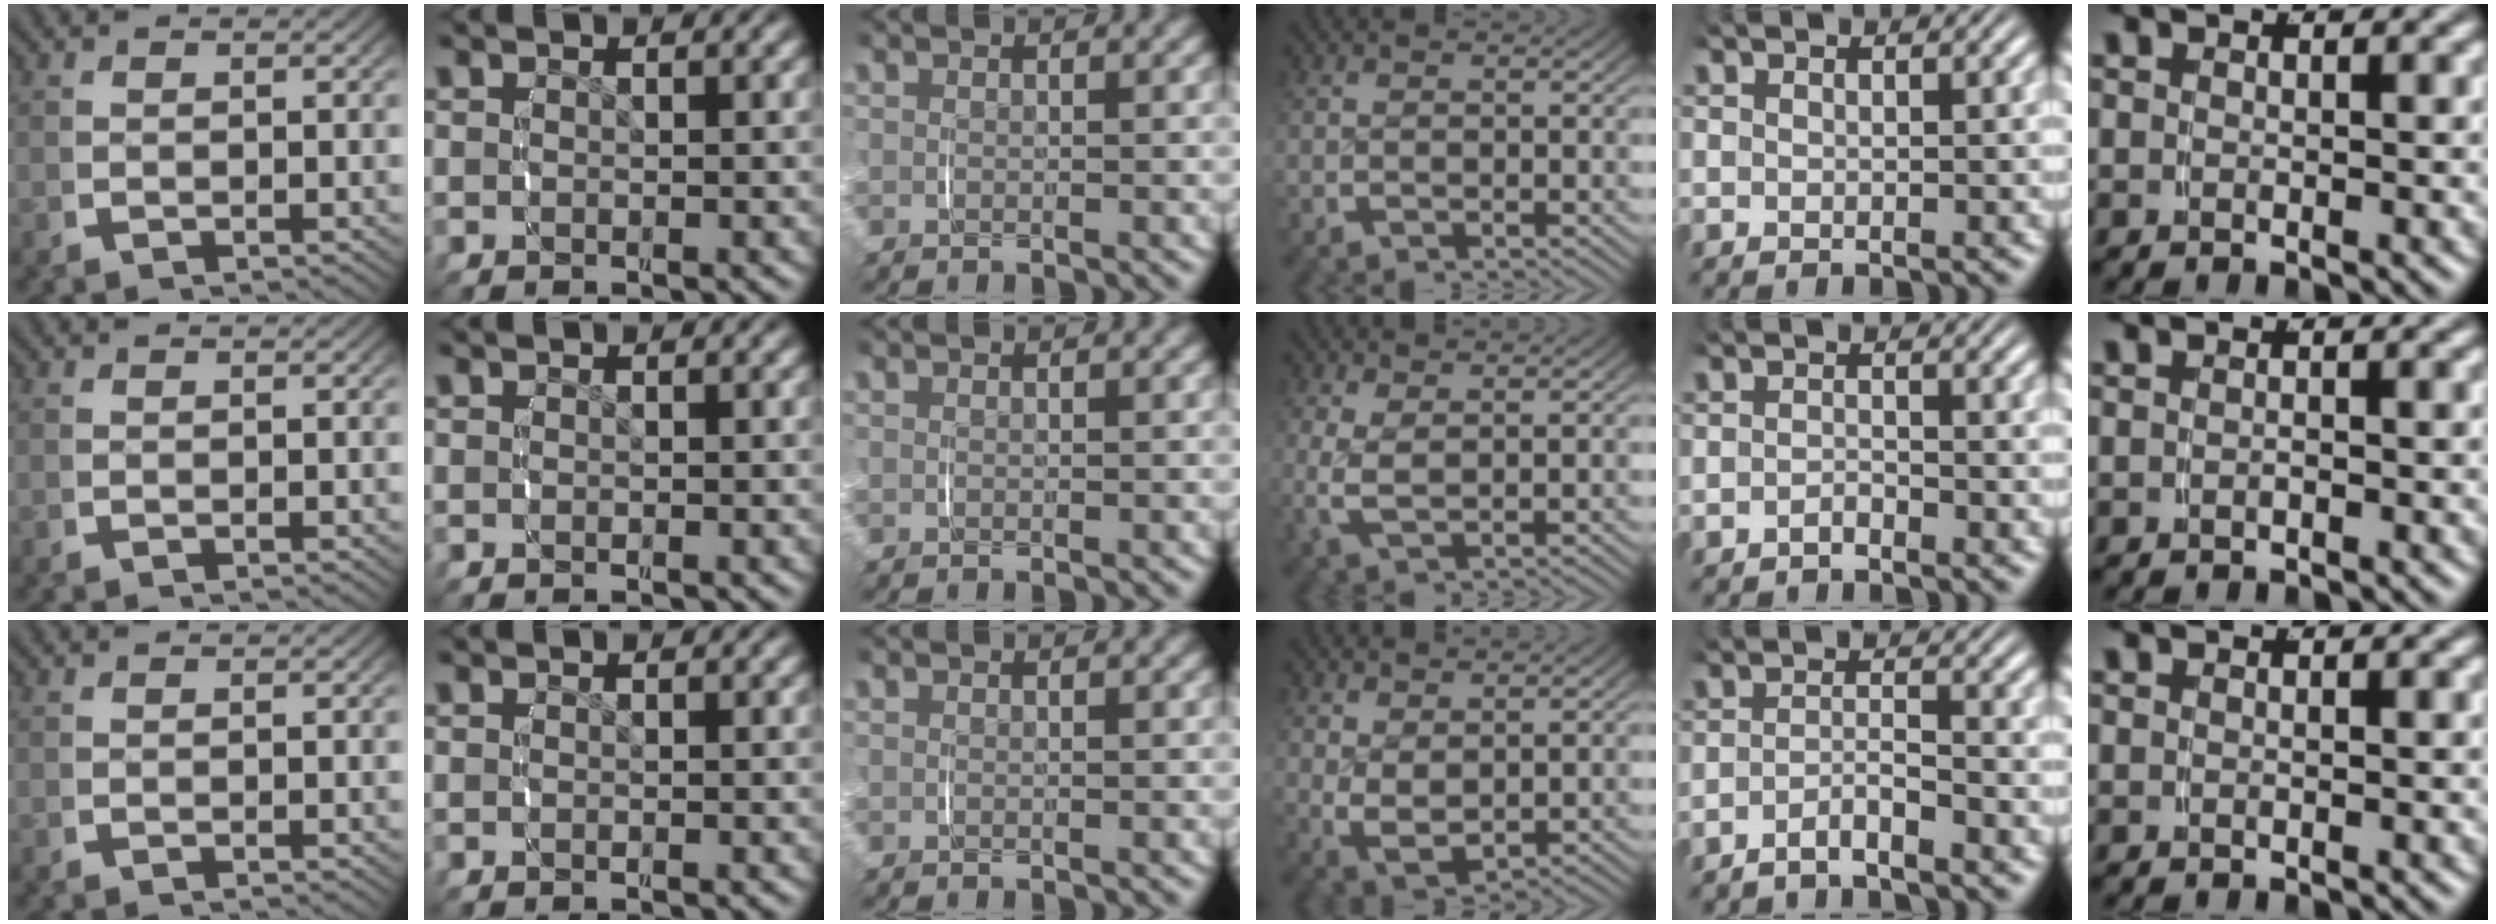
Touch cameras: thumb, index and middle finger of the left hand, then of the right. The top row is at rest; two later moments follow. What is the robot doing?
{"motion": "lift_and_place", "object": "pen bag"}